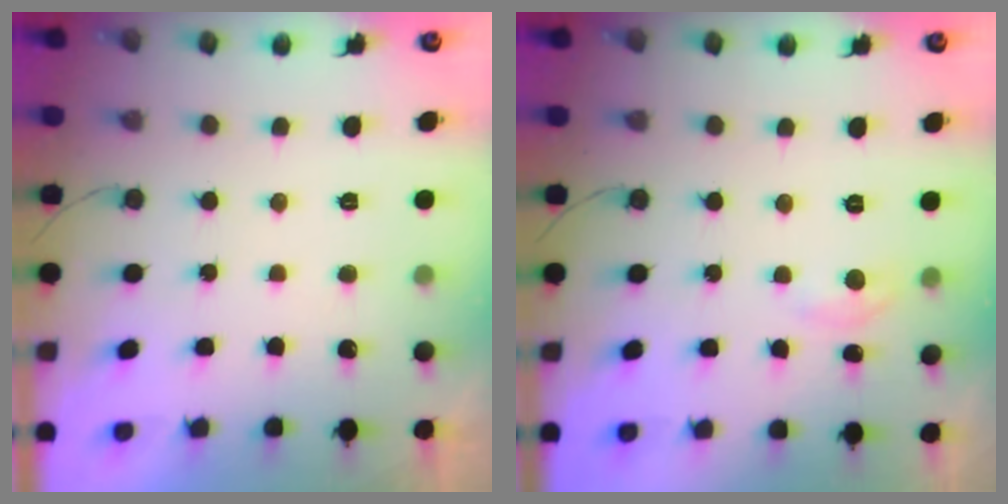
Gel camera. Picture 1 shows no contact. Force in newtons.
{"total": 3.6, "press": 3.6, "slide": 0.4}